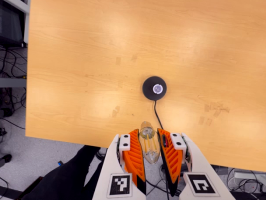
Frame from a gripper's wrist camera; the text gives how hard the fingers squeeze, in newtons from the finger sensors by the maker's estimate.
{"total": 21.6, "left": 24.2, "right": 18.9}